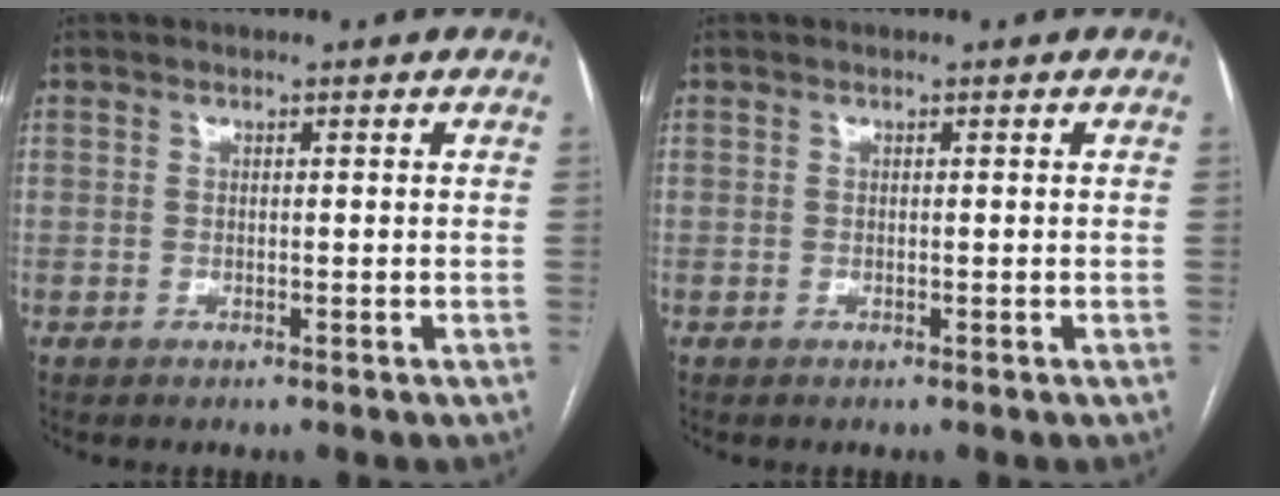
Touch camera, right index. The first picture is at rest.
{"total": 0.0}